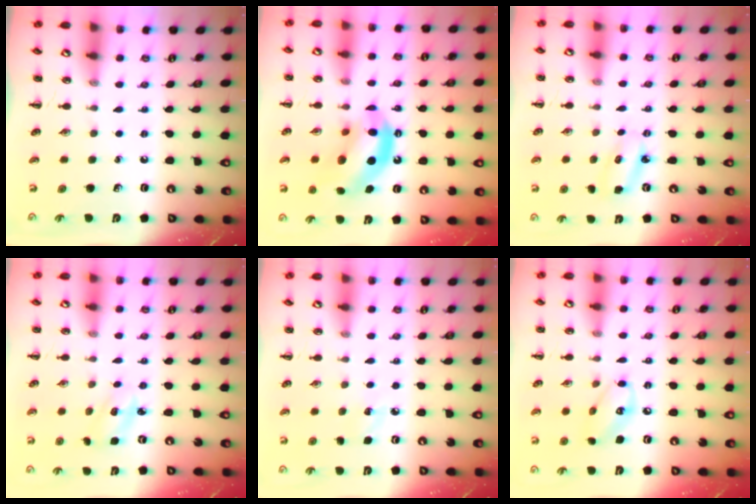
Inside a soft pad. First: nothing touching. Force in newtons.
{"total": 13.3, "press": 12.9, "slide": 3.4}
{"total": 4.1, "press": 4.0, "slide": 0.9}
{"total": 2.8, "press": 2.7, "slide": 0.7}
{"total": 3.9, "press": 3.7, "slide": 1.0}
{"total": 8.0, "press": 7.9, "slide": 0.8}